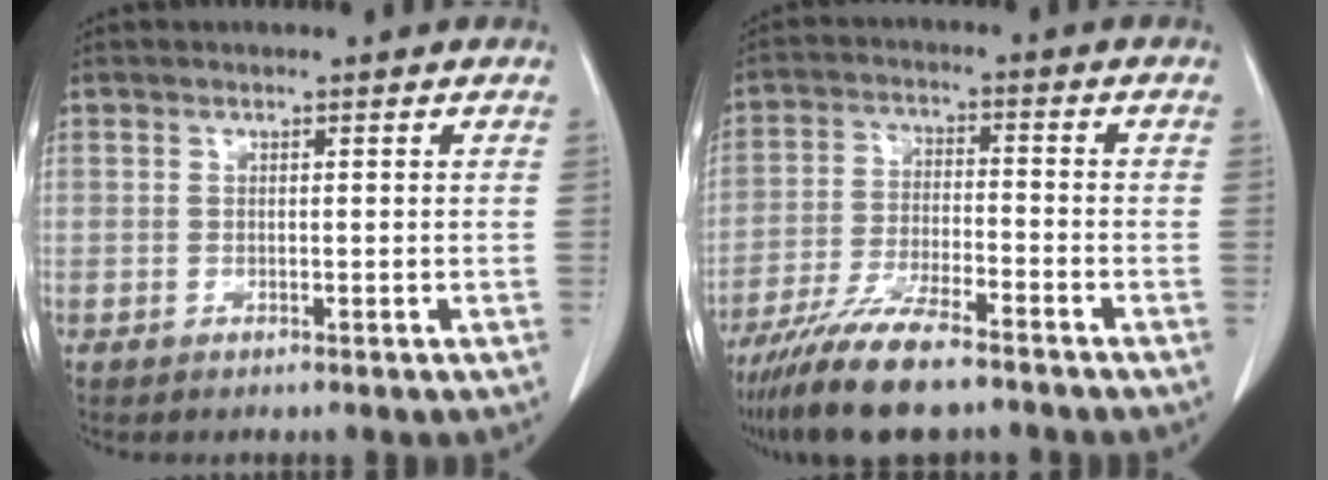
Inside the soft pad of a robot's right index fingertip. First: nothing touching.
{"total": 11.5, "force": [-9.0, 1.9, 6.8], "torque": [-0.124, -0.028, -0.158]}